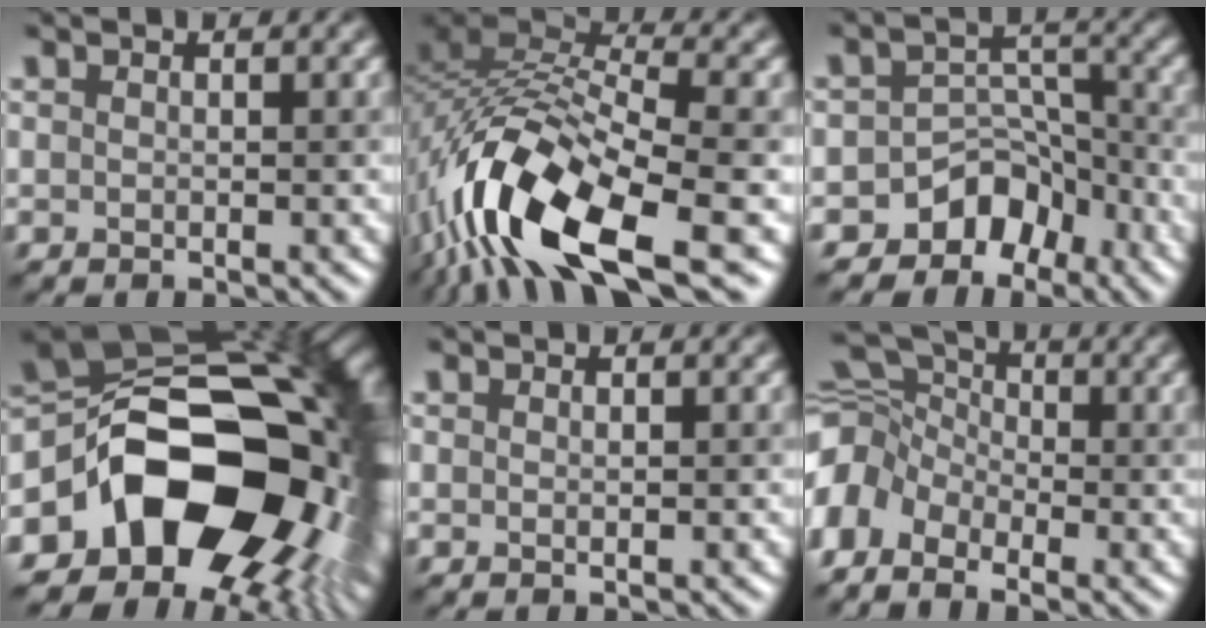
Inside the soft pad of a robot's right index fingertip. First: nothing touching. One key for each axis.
{"total": 14.0, "fx": -6.7, "fy": 5.2, "fz": 11.1, "tx": -0.213, "ty": 0.000, "tz": -0.130}
{"total": 6.4, "fx": -4.5, "fy": 4.2, "fz": 1.7, "tx": 0.009, "ty": 0.014, "tz": -0.073}
{"total": 18.2, "fx": -4.0, "fy": 12.3, "fz": 12.7, "tx": -0.190, "ty": 0.001, "tz": -0.063}
{"total": 0.0}
{"total": 7.2, "fx": -2.7, "fy": 5.0, "fz": 4.3, "tx": -0.090, "ty": 0.010, "tz": -0.056}